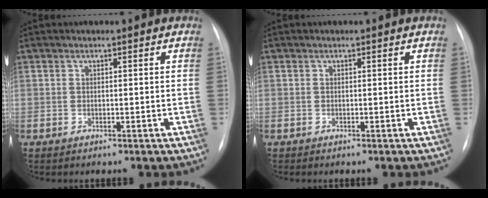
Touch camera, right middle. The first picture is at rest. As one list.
[{"total": 0.0}]